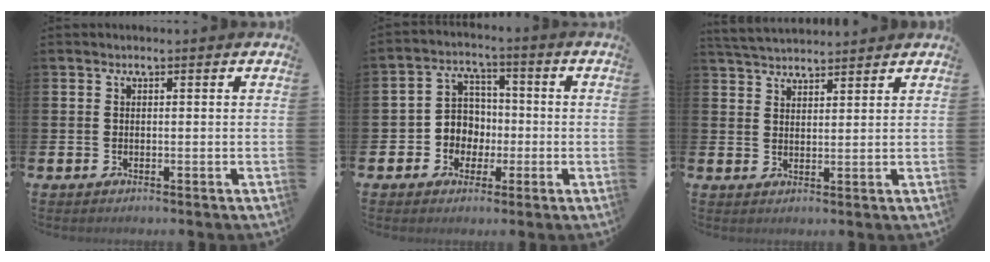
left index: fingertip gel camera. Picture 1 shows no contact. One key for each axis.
{"total": 5.1, "fx": -0.6, "fy": 5.0, "fz": 1.3, "tx": -0.047, "ty": 0.005, "tz": -0.016}
{"total": 3.9, "fx": 3.8, "fy": 0.5, "fz": 0.4, "tx": -0.027, "ty": -0.012, "tz": 0.073}